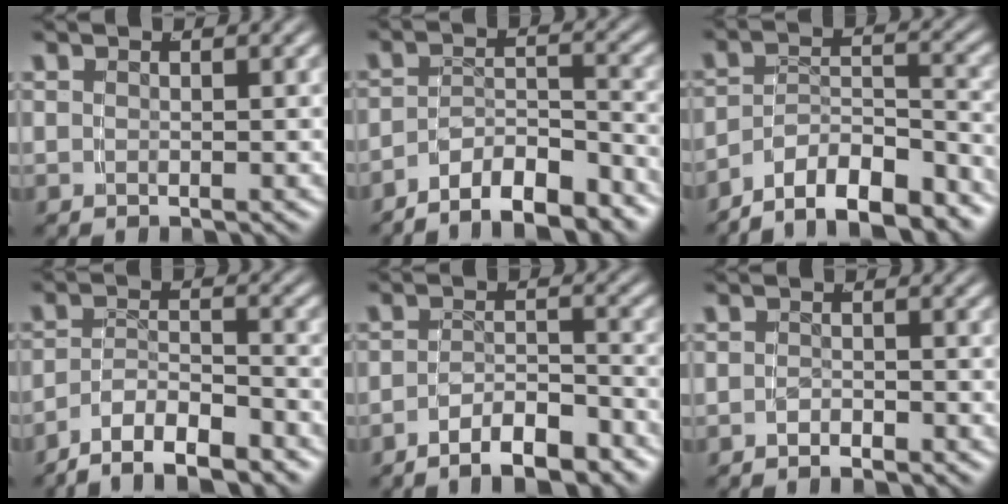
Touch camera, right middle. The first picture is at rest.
{"total": 7.1, "force": [-6.4, 2.0, 2.4], "torque": [-0.032, -0.018, -0.100]}
{"total": 8.6, "force": [-7.1, 3.5, 3.4], "torque": [-0.055, -0.021, -0.107]}
{"total": 6.2, "force": [-5.2, 2.3, 2.4], "torque": [-0.039, -0.013, -0.085]}
{"total": 5.5, "force": [-5.0, 1.0, 2.0], "torque": [-0.026, -0.010, -0.081]}
{"total": 1.3, "force": [-1.2, -0.2, 0.1], "torque": [-0.004, -0.003, -0.021]}